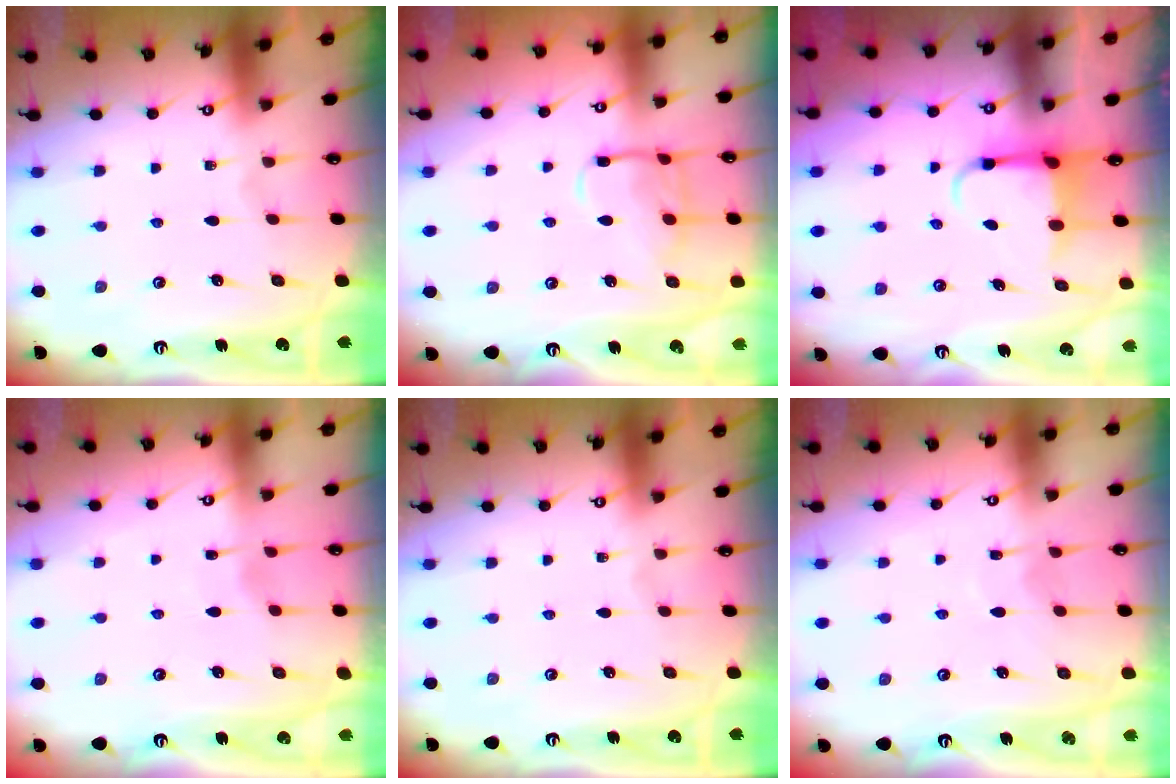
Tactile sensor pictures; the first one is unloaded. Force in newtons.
{"total": 10.8, "press": 10.7, "slide": 0.8}
{"total": 3.9, "press": 3.8, "slide": 0.7}
{"total": 2.0, "press": 2.0, "slide": 0.3}
{"total": 0.0}
{"total": 5.6, "press": 5.5, "slide": 0.5}